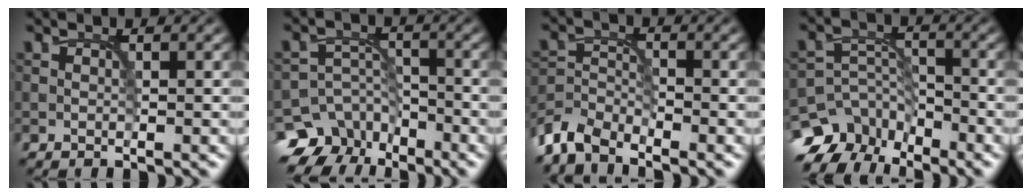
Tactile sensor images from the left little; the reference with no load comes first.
{"total": 7.1, "force": [-5.2, 4.6, 1.7], "torque": [-0.005, -0.004, -0.084]}
{"total": 4.0, "force": [-3.7, 1.2, 1.1], "torque": [-0.023, -0.004, -0.085]}
{"total": 8.9, "force": [-7.0, 4.9, 2.5], "torque": [-0.031, -0.002, -0.119]}